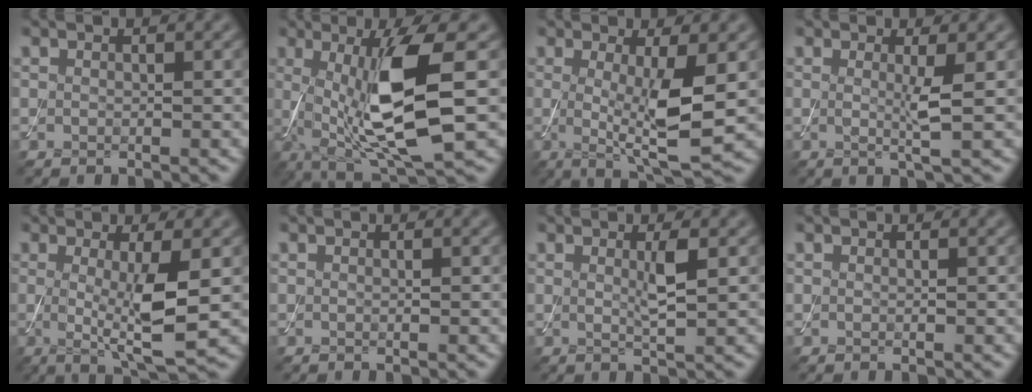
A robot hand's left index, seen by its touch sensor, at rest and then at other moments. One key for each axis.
{"total": 10.9, "fx": 0.1, "fy": 2.6, "fz": 10.6, "tx": -0.185, "ty": -0.009, "tz": 0.012}
{"total": 6.4, "fx": 0.0, "fy": 1.3, "fz": 6.3, "tx": -0.106, "ty": -0.017, "tz": 0.003}
{"total": 2.2, "fx": 0.1, "fy": 0.1, "fz": 2.2, "tx": -0.046, "ty": -0.007, "tz": -0.002}
{"total": 5.7, "fx": -0.1, "fy": 1.0, "fz": 5.6, "tx": -0.099, "ty": -0.016, "tz": 0.002}
{"total": 0.0}
{"total": 2.3, "fx": 0.5, "fy": 0.3, "fz": 2.2, "tx": -0.042, "ty": -0.004, "tz": 0.008}
{"total": 0.0}